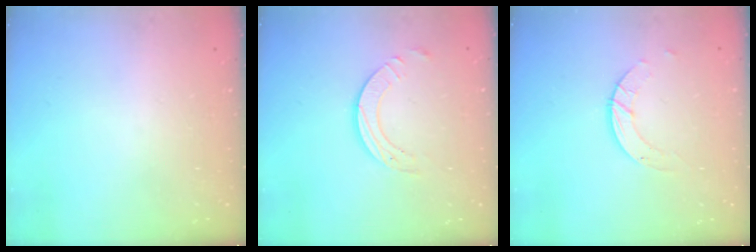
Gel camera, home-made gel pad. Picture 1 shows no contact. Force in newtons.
{"total": 5.8, "press": 5.8, "slide": 0.6}
{"total": 3.6, "press": 3.6, "slide": 0.2}